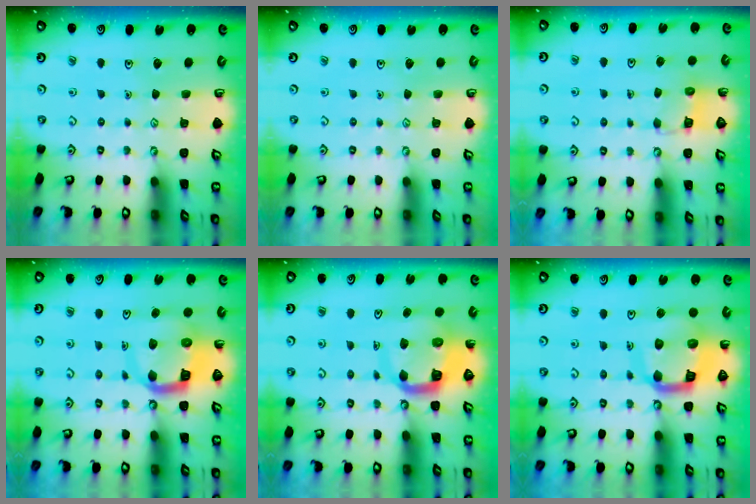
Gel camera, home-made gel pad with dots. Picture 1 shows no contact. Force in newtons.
{"total": 0.0}
{"total": 6.2, "press": 6.2, "slide": 0.3}
{"total": 9.0, "press": 9.0, "slide": 1.1}
{"total": 9.2, "press": 9.1, "slide": 1.2}
{"total": 15.1, "press": 14.9, "slide": 1.8}